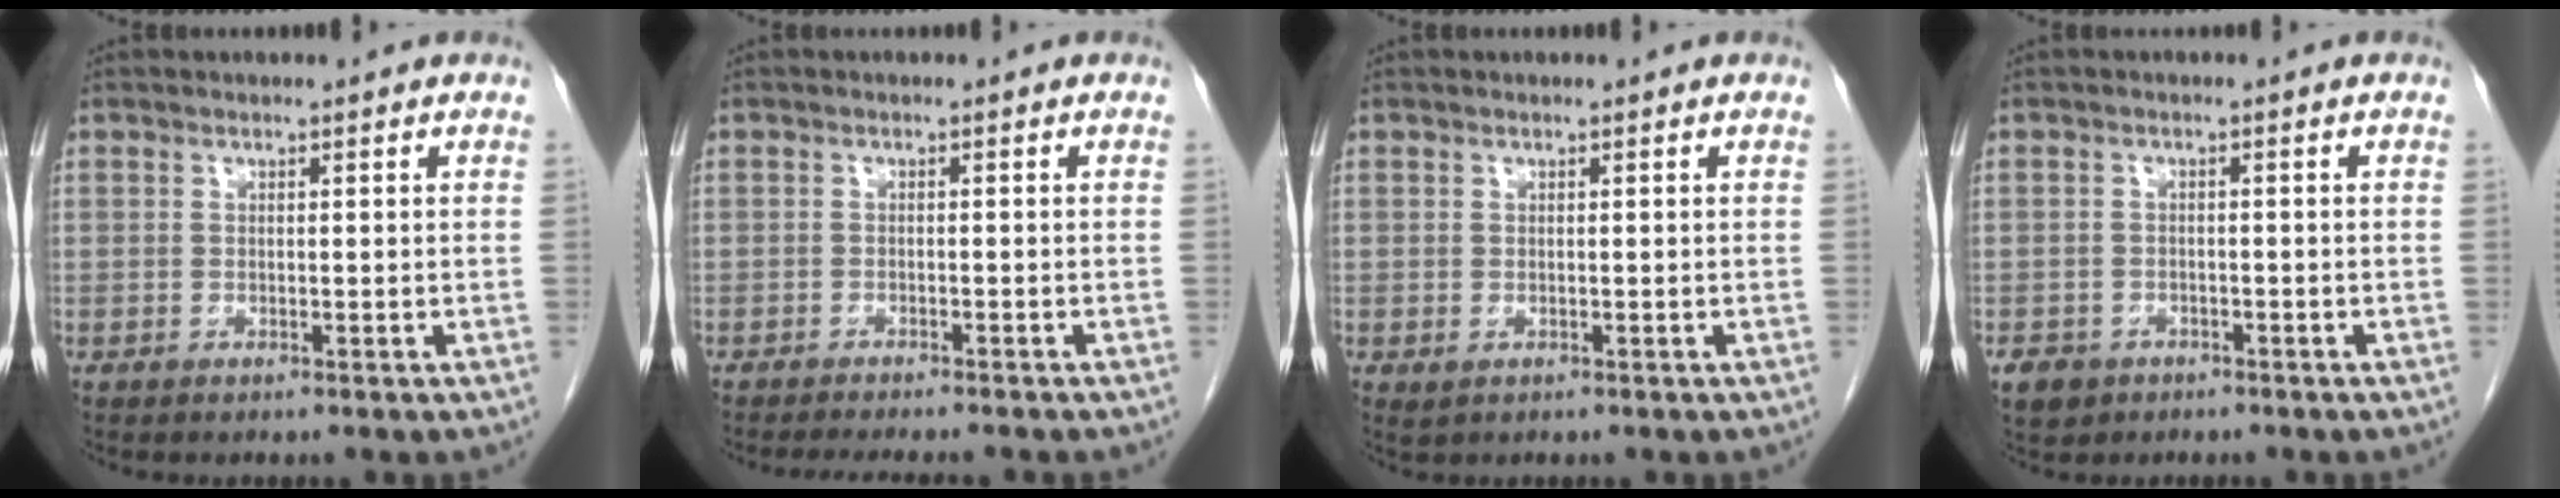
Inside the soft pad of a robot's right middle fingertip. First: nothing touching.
{"total": 6.9, "force": [-6.2, 0.9, 2.9], "torque": [-0.037, -0.013, -0.084]}
{"total": 0.7, "force": [-0.1, 0.5, 0.5], "torque": [-0.014, -0.003, 0.005]}
{"total": 3.9, "force": [-2.4, 2.9, 0.8], "torque": [-0.013, 0.005, -0.034]}